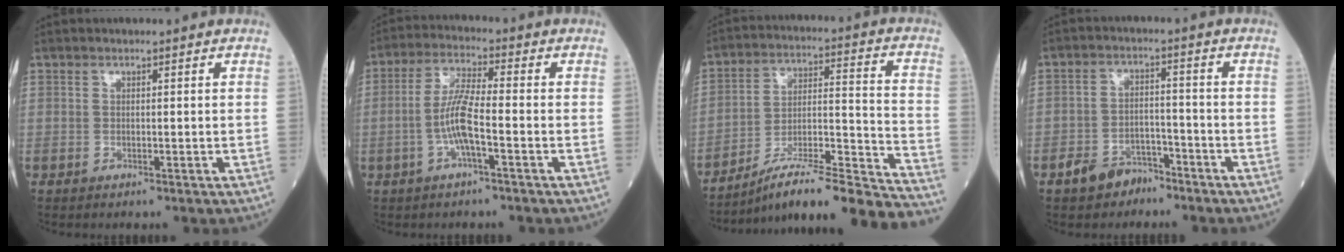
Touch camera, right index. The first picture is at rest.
{"total": 6.5, "force": [-1.8, 0.7, 6.2], "torque": [-0.130, 0.006, -0.040]}
{"total": 22.3, "force": [-20.1, -0.6, 9.8], "torque": [-0.117, 0.010, -0.309]}
{"total": 5.1, "force": [-3.8, 3.1, 1.4], "torque": [-0.026, 0.010, -0.062]}